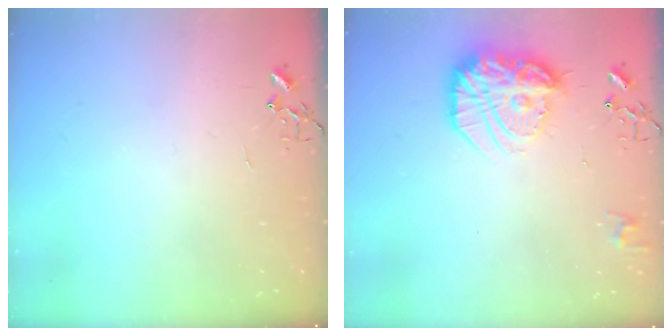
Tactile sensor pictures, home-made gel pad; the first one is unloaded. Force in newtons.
{"total": 20.4, "press": 20.3, "slide": 1.8}